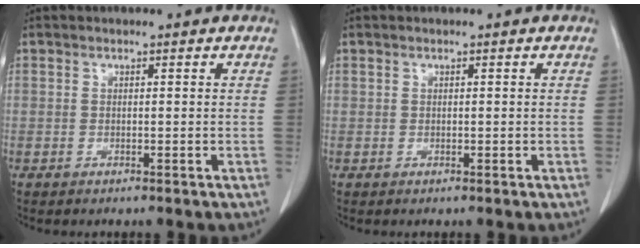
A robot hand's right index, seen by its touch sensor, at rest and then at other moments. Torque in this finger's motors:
{"motor_torque": [-0.16, 0.22, 0.00, 0.00]}